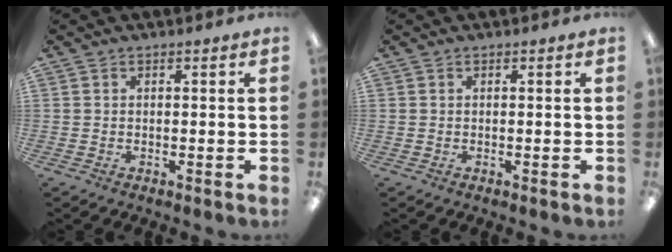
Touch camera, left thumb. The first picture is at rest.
{"total": 0.0}